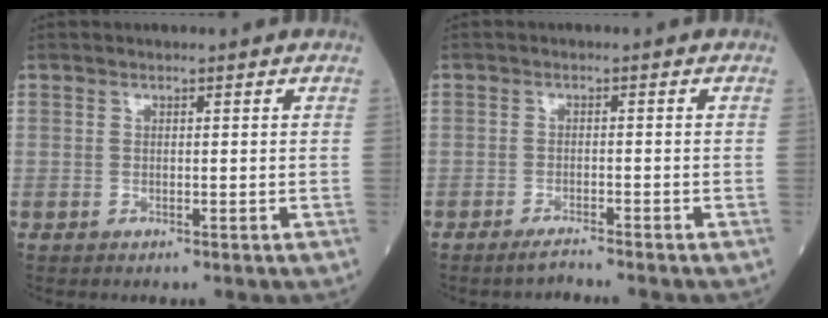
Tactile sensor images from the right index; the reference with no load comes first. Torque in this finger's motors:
{"motor_torque": [-0.43, -0.32, -0.01, -0.02]}